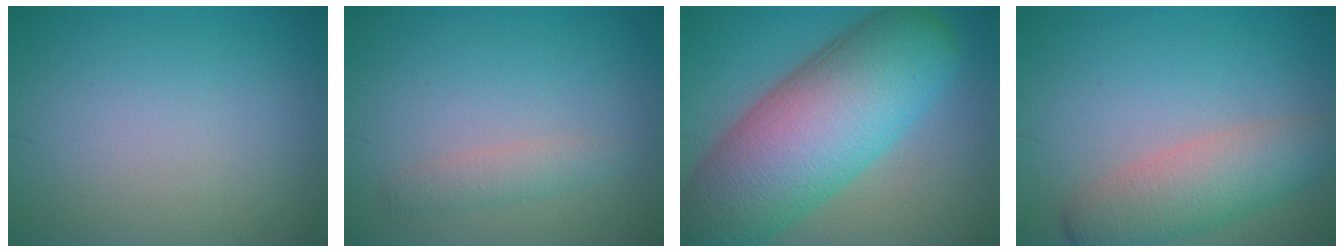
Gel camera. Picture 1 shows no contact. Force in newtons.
{"total": 1.6, "press": 1.6, "slide": 0.0}
{"total": 15.1, "press": 15.1, "slide": 0.7}
{"total": 4.5, "press": 4.5, "slide": 0.3}